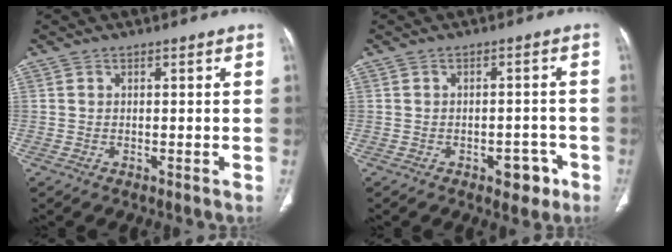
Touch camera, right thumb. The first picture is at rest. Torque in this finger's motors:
{"motor_torque": [0.93, 0.49, 0.23, -0.62, 0.10]}